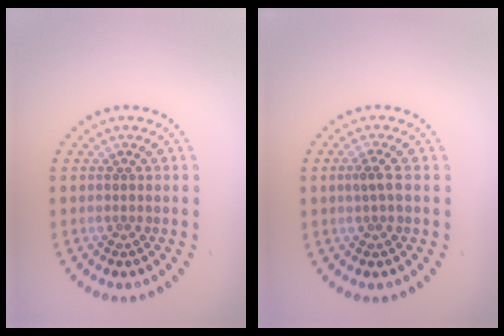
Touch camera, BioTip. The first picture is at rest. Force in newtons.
{"total": 1.3, "press": 1.2, "slide": 0.5}